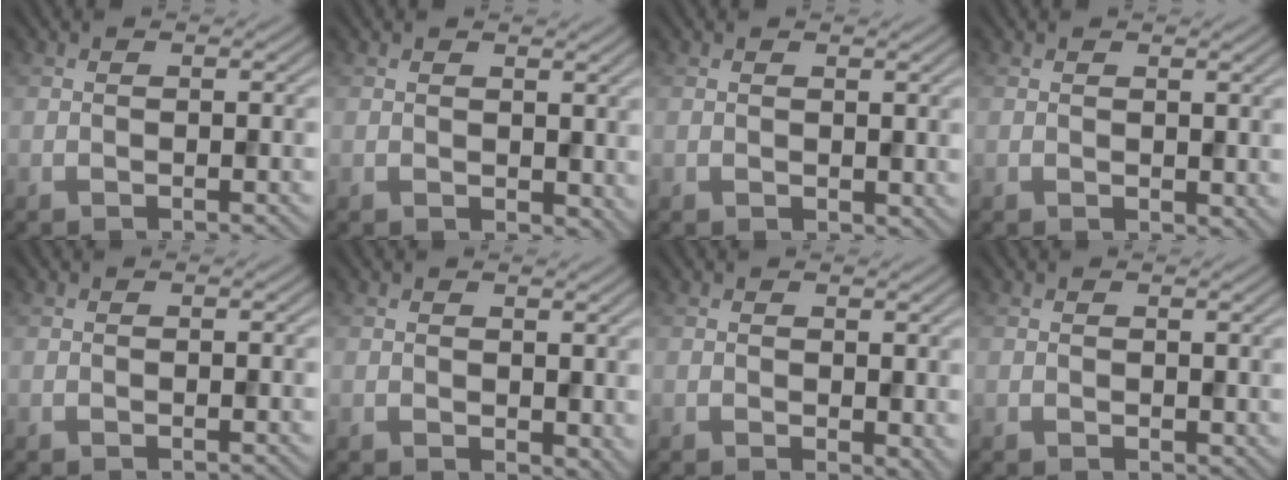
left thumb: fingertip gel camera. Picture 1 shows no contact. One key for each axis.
{"total": 2.4, "fx": 0.9, "fy": 1.7, "fz": 1.4, "tx": -0.026, "ty": -0.007, "tz": 0.018}
{"total": 1.0, "fx": 0.6, "fy": 0.7, "fz": 0.4, "tx": -0.005, "ty": -0.006, "tz": 0.014}
{"total": 1.3, "fx": 0.6, "fy": 0.9, "fz": 0.7, "tx": -0.011, "ty": -0.006, "tz": 0.014}
{"total": 0.0}
{"total": 2.5, "fx": 0.7, "fy": 1.7, "fz": 1.6, "tx": -0.029, "ty": -0.008, "tz": 0.017}
{"total": 2.4, "fx": 0.2, "fy": 1.5, "fz": 1.8, "tx": -0.024, "ty": -0.007, "tz": 0.008}
{"total": 0.7, "fx": 0.5, "fy": 0.5, "fz": 0.2, "tx": -0.003, "ty": -0.005, "tz": 0.010}